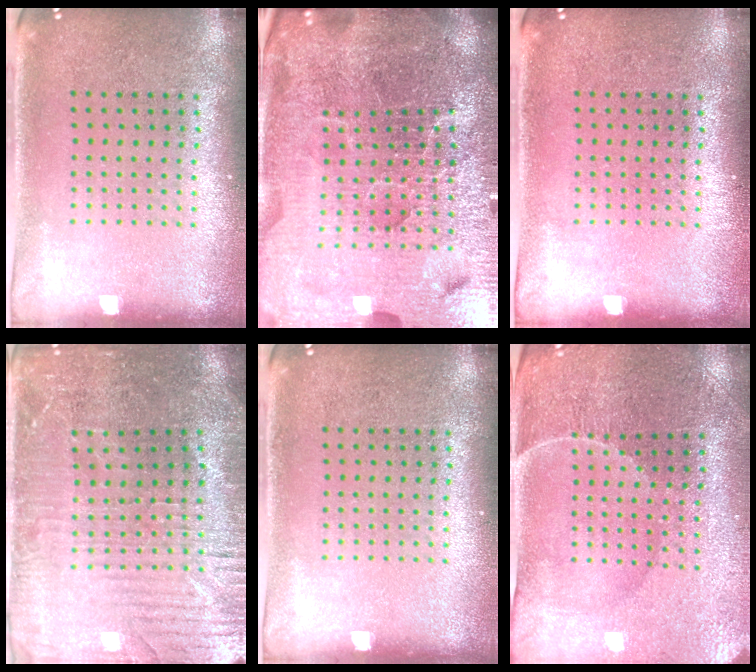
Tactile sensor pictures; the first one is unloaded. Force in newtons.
{"total": 6.6, "press": 5.8, "slide": 3.2}
{"total": 0.0}
{"total": 2.2, "press": 2.2, "slide": 0.5}
{"total": 0.0}
{"total": 1.0, "press": 0.9, "slide": 0.3}